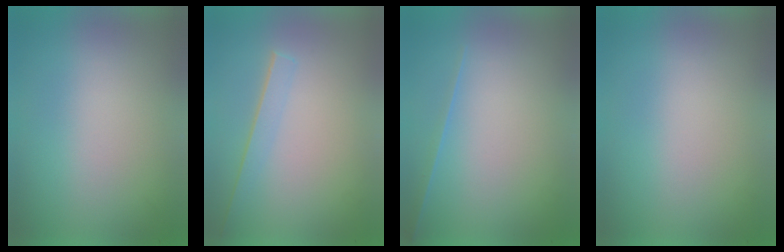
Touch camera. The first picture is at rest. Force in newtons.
{"total": 1.4}
{"total": 1.1}
{"total": 0.0}